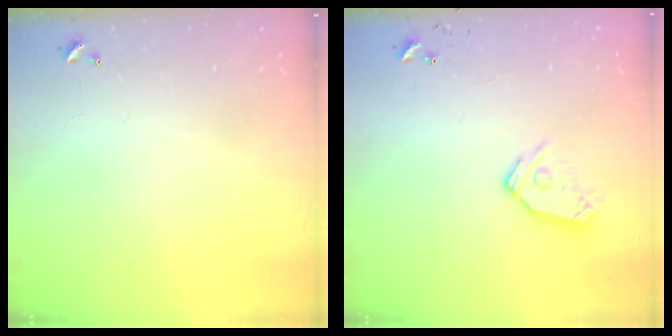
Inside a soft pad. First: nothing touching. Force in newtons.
{"total": 10.1, "press": 10.1, "slide": 1.2}